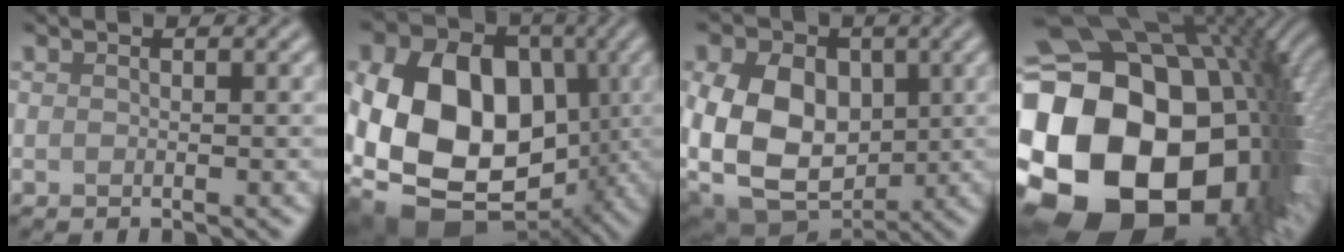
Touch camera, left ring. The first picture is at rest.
{"total": 15.5, "force": [-1.9, 11.3, 10.5], "torque": [-0.195, 0.000, -0.039]}
{"total": 14.1, "force": [0.4, 11.2, 8.6], "torque": [-0.155, 0.004, -0.008]}
{"total": 23.6, "force": [-3.3, 16.7, 16.3], "torque": [-0.325, -0.042, -0.048]}